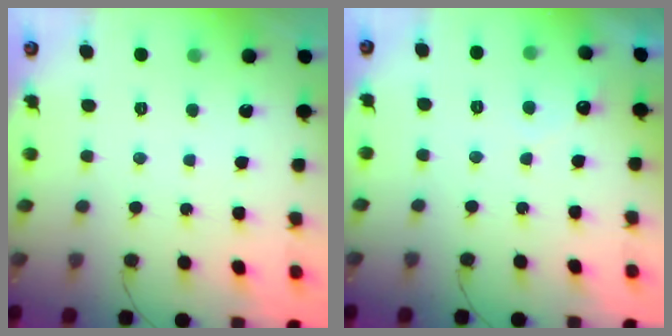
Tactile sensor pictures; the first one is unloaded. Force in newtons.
{"total": 2.8, "press": 2.8, "slide": 0.2}